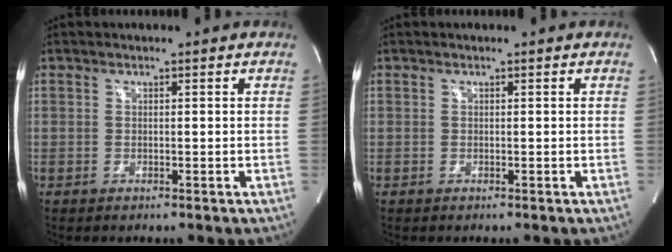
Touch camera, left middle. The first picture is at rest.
{"total": 0.0}